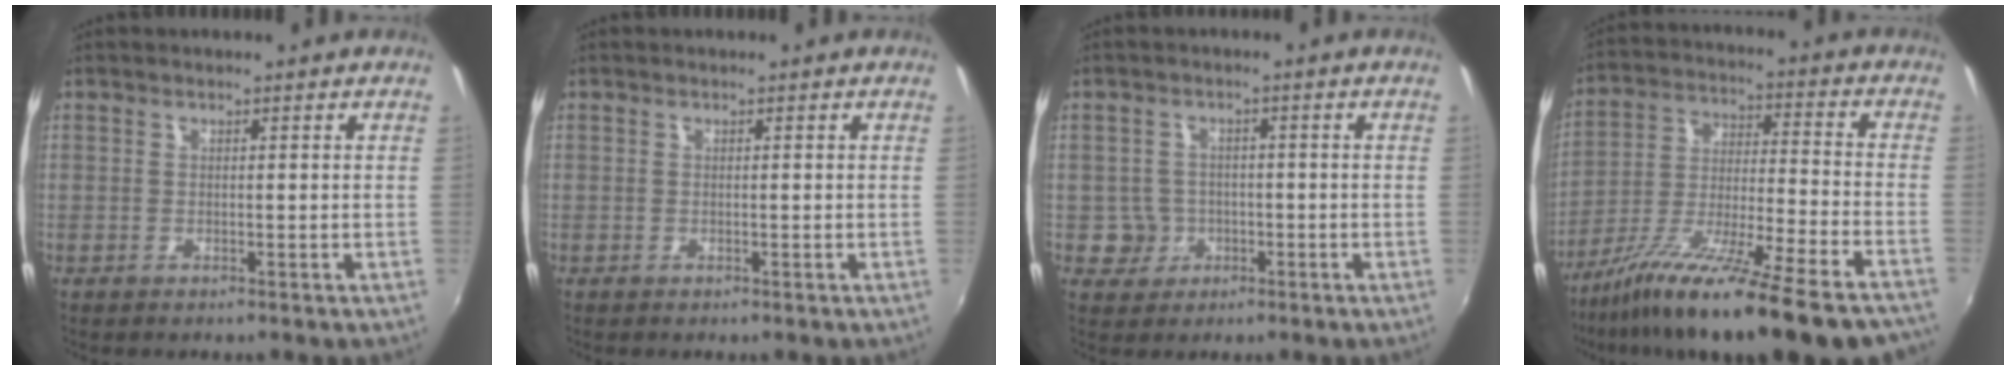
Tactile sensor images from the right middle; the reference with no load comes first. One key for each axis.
{"total": 0.0}
{"total": 4.1, "fx": -1.3, "fy": 3.9, "fz": 0.3, "tx": -0.014, "ty": 0.010, "tz": -0.016}
{"total": 24.9, "fx": -19.3, "fy": 2.0, "fz": 15.6, "tx": -0.270, "ty": -0.065, "tz": -0.304}